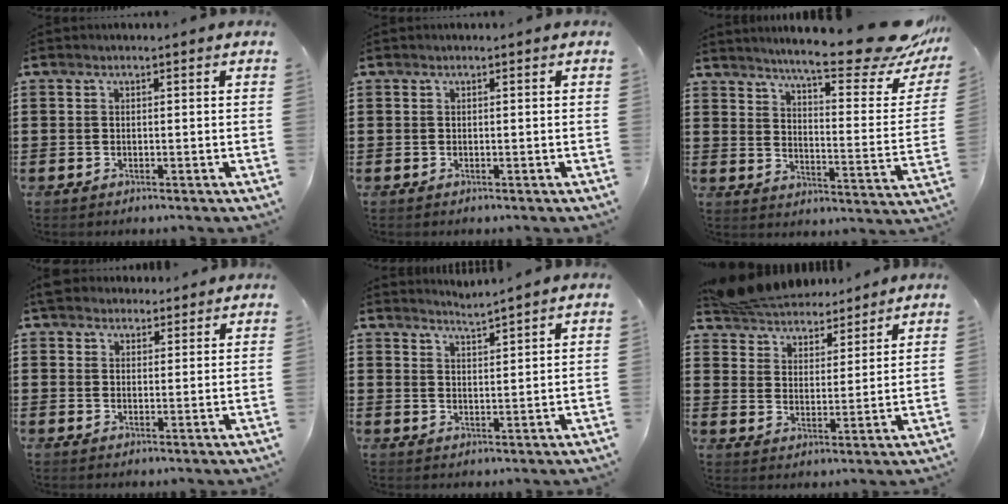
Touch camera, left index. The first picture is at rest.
{"total": 0.0}
{"total": 13.2, "force": [11.2, 0.5, 6.9], "torque": [-0.117, -0.079, 0.181]}
{"total": 3.5, "force": [2.9, 1.9, 0.3], "torque": [-0.009, 0.003, 0.055]}
{"total": 2.6, "force": [2.5, -0.8, -0.3], "torque": [-0.003, -0.015, 0.046]}
{"total": 7.7, "force": [7.5, 1.4, 0.9], "torque": [-0.052, -0.029, 0.141]}